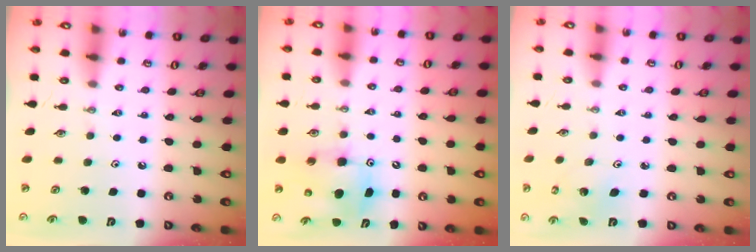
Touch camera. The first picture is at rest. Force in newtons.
{"total": 8.1, "press": 7.9, "slide": 1.6}
{"total": 2.6, "press": 2.6, "slide": 0.2}